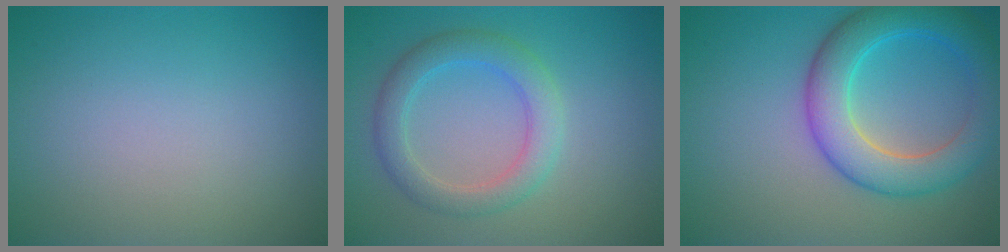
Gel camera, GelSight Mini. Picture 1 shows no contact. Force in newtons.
{"total": 3.7, "press": 3.7, "slide": 0.5}
{"total": 6.7, "press": 6.6, "slide": 0.3}